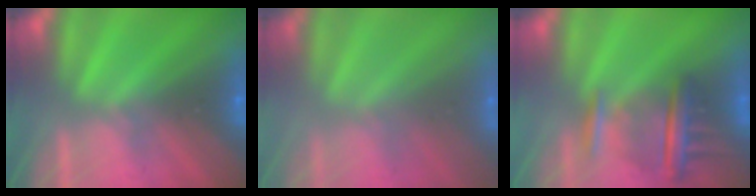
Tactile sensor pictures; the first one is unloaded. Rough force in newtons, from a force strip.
{"total": 1.7}
{"total": 8.6}